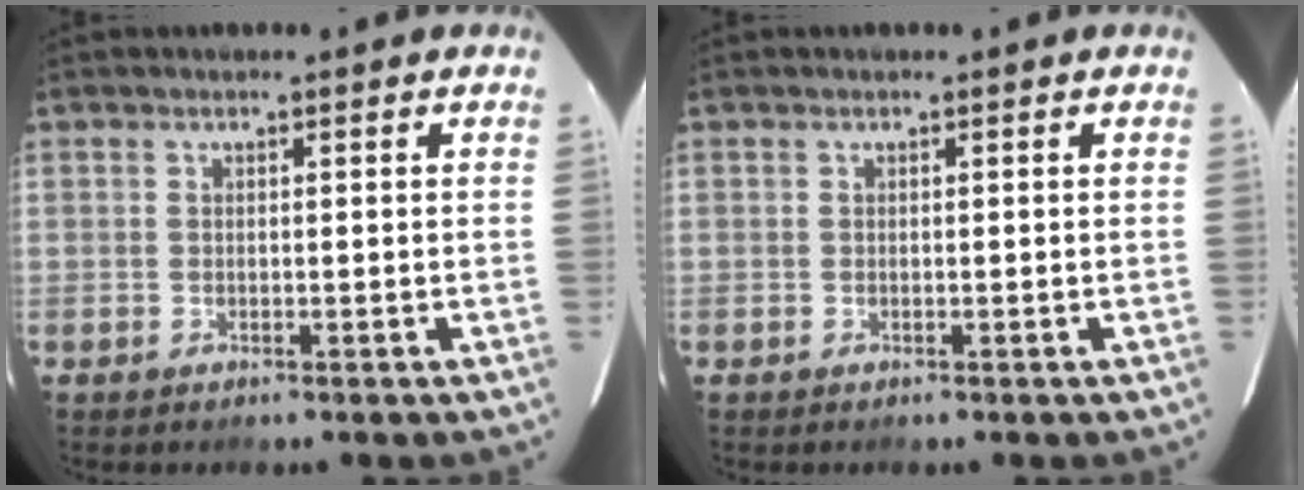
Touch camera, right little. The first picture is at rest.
{"total": 0.0}